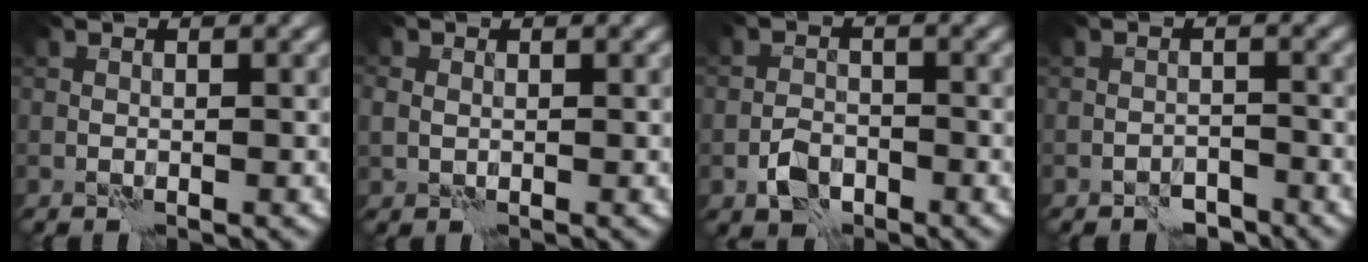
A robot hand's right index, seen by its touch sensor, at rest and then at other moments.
{"total": 1.2, "force": [0.3, 1.1, 0.4], "torque": [-0.010, 0.005, 0.007]}
{"total": 2.8, "force": [-1.6, 1.7, 1.5], "torque": [-0.027, 0.004, -0.035]}
{"total": 2.1, "force": [-1.9, 0.8, 0.4], "torque": [0.004, 0.009, -0.032]}